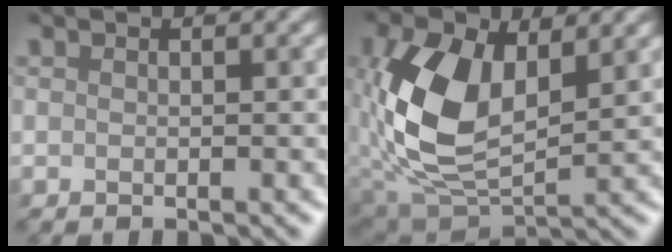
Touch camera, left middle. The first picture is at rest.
{"total": 9.0, "force": [1.1, 5.4, 7.1], "torque": [-0.181, -0.002, 0.021]}